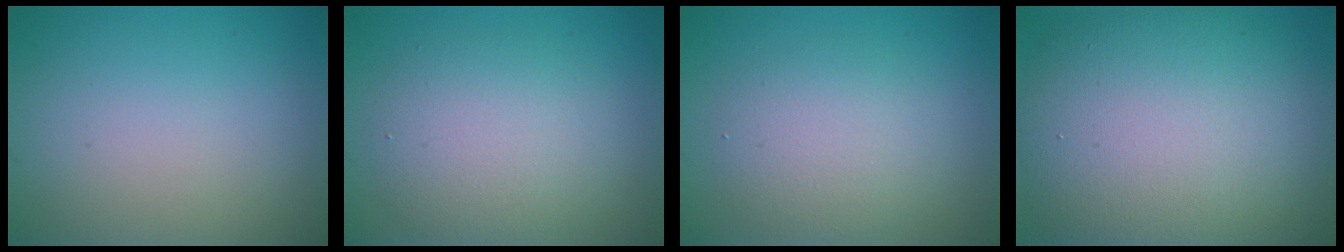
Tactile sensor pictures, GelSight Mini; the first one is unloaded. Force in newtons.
{"total": 5.0, "press": 5.0, "slide": 0.2}
{"total": 3.9, "press": 3.9, "slide": 0.4}
{"total": 13.4, "press": 13.4, "slide": 0.4}